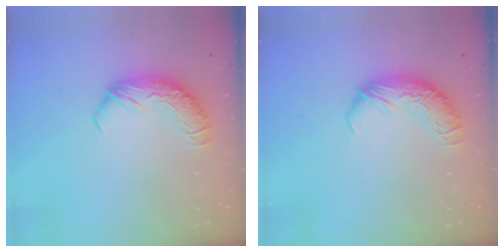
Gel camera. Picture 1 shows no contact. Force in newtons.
{"total": 0.0}